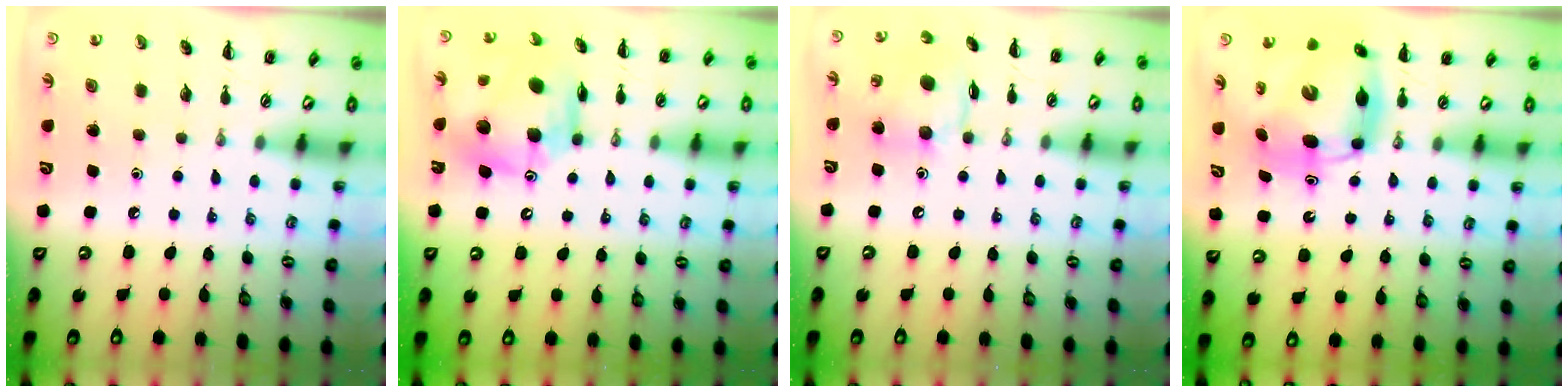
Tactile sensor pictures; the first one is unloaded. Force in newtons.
{"total": 11.6, "press": 11.1, "slide": 3.3}
{"total": 10.7, "press": 10.6, "slide": 1.4}
{"total": 9.2, "press": 8.9, "slide": 2.5}